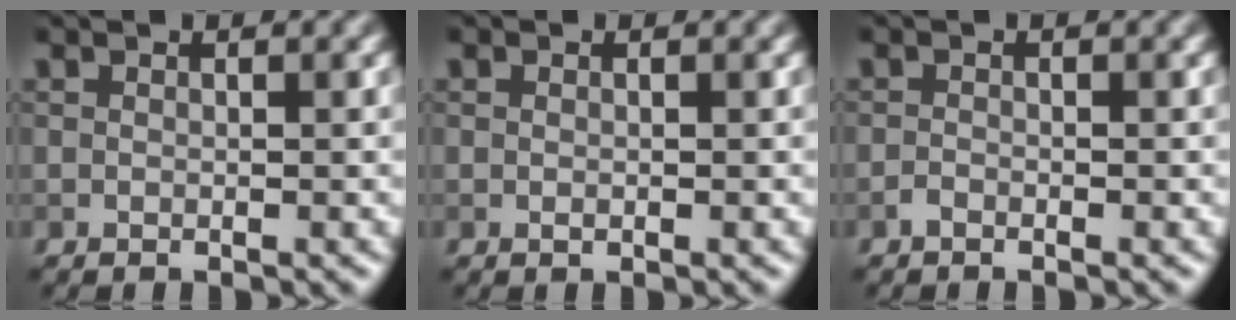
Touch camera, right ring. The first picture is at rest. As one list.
[{"total": 0.5, "force": [-0.1, 0.4, 0.3], "torque": [-0.002, -0.003, -0.002]}, {"total": 0.6, "force": [-0.5, 0.2, 0.2], "torque": [-0.004, 0.000, -0.011]}]